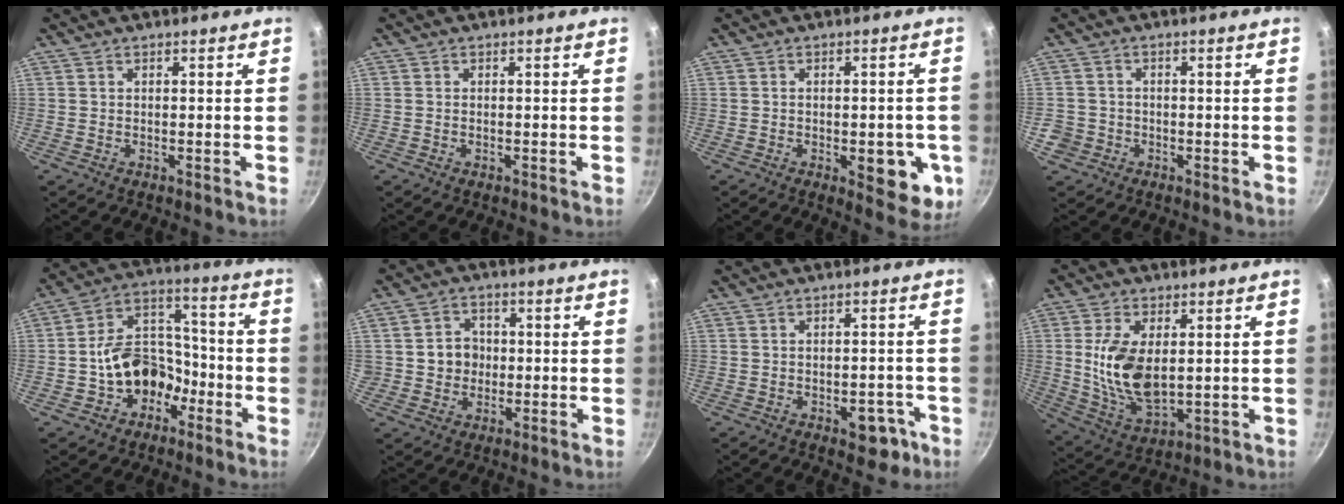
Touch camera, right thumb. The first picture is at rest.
{"total": 0.0}
{"total": 9.4, "force": [-2.5, 4.5, 7.9], "torque": [-0.062, 0.001, -0.028]}
{"total": 3.8, "force": [-1.5, 3.4, 1.0], "torque": [-0.011, 0.023, -0.025]}
{"total": 13.1, "force": [-5.1, 10.1, 6.7], "torque": [-0.057, 0.076, -0.085]}
{"total": 6.0, "force": [-0.1, 5.5, 2.4], "torque": [-0.003, 0.010, -0.006]}
{"total": 5.5, "force": [-2.5, 3.3, 3.7], "torque": [-0.019, 0.023, -0.020]}
{"total": 12.8, "force": [1.5, 7.0, 10.6], "torque": [-0.195, -0.016, 0.038]}